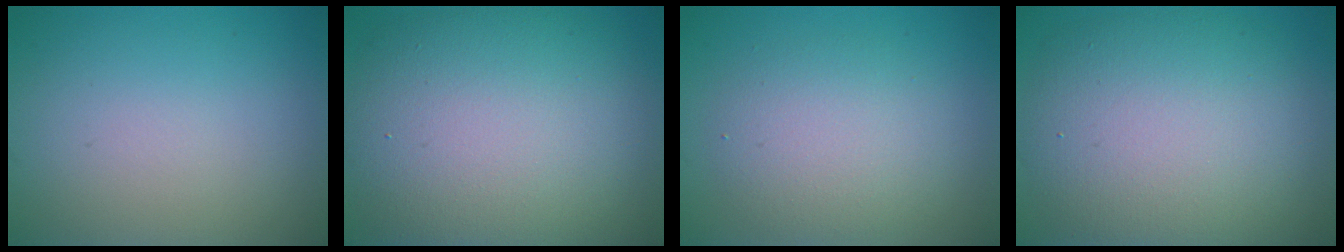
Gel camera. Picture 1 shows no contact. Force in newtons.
{"total": 13.4, "press": 13.3, "slide": 0.8}
{"total": 4.0, "press": 4.0, "slide": 0.2}
{"total": 10.7, "press": 10.7, "slide": 1.1}